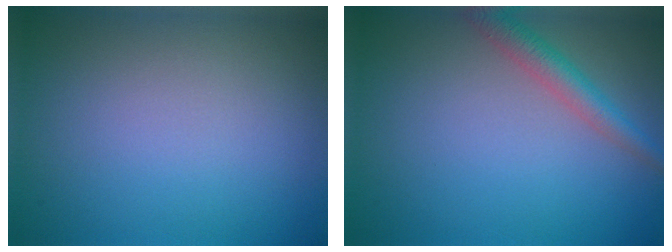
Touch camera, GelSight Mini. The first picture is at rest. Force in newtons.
{"total": 2.8, "press": 2.8, "slide": 0.1}